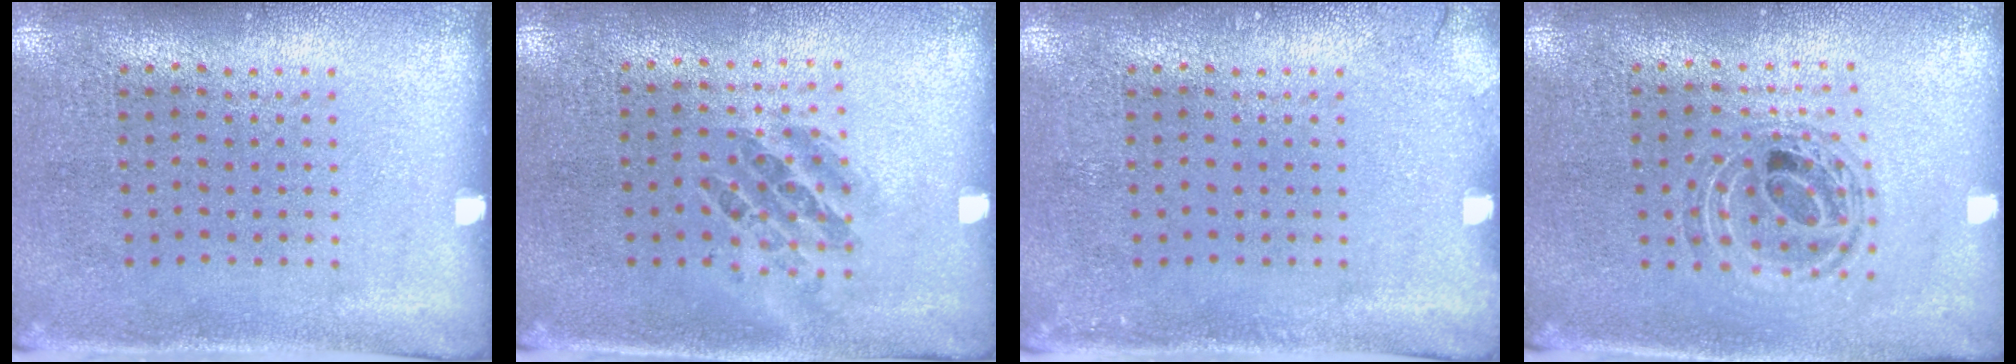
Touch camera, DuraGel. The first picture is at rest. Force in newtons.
{"total": 1.0, "press": 0.9, "slide": 0.5}
{"total": 0.9, "press": 0.9, "slide": 0.1}
{"total": 0.8, "press": 0.8, "slide": 0.2}